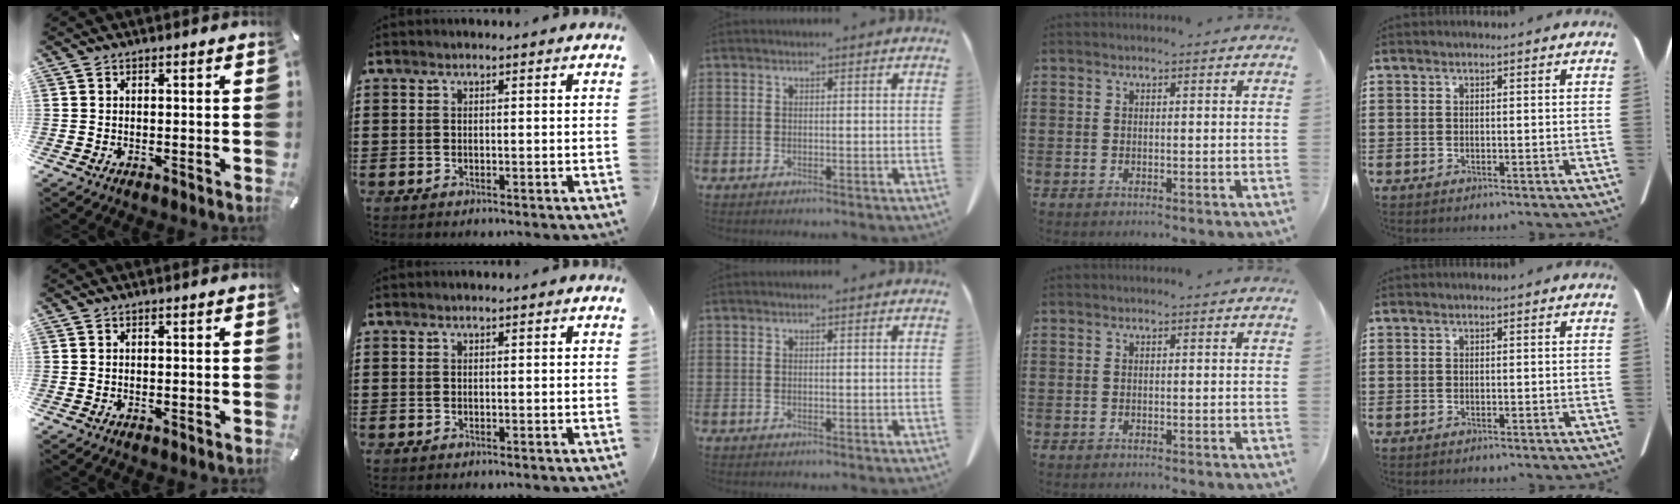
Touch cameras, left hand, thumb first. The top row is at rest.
{}